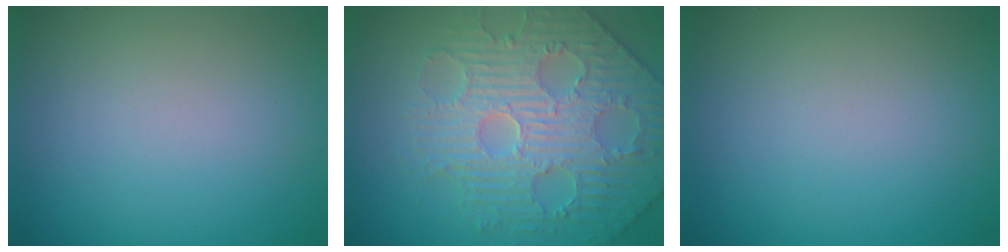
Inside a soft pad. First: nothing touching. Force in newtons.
{"total": 5.3, "press": 5.2, "slide": 1.2}
{"total": 0.0}